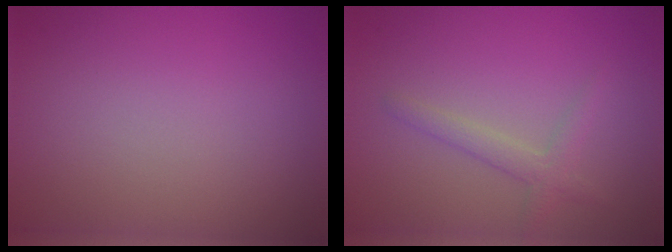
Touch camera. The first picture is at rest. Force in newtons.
{"total": 1.9, "press": 1.9, "slide": 0.1}